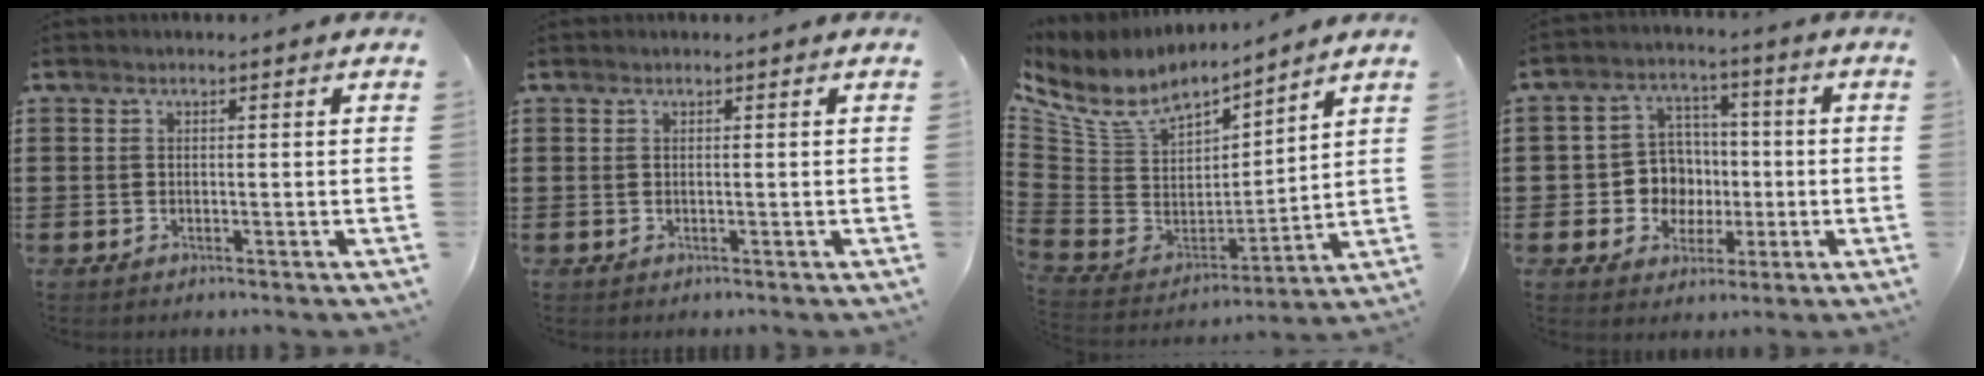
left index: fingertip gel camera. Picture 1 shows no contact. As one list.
[{"total": 0.0}, {"total": 8.2, "force": [6.0, 4.0, 3.9], "torque": [-0.109, -0.044, 0.107]}, {"total": 7.6, "force": [-0.5, 7.3, 2.3], "torque": [-0.061, 0.016, -0.002]}]